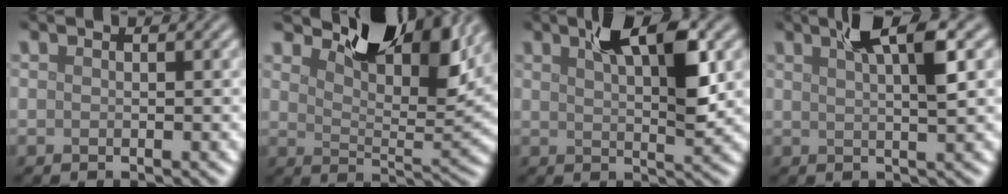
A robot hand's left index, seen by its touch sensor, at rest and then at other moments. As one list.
[{"total": 8.8, "force": [5.9, 3.3, 5.5], "torque": [-0.082, -0.002, 0.095]}, {"total": 5.8, "force": [2.7, 1.6, 4.9], "torque": [-0.077, 0.004, 0.042]}, {"total": 5.0, "force": [2.4, 0.9, 4.2], "torque": [-0.062, 0.010, 0.036]}]